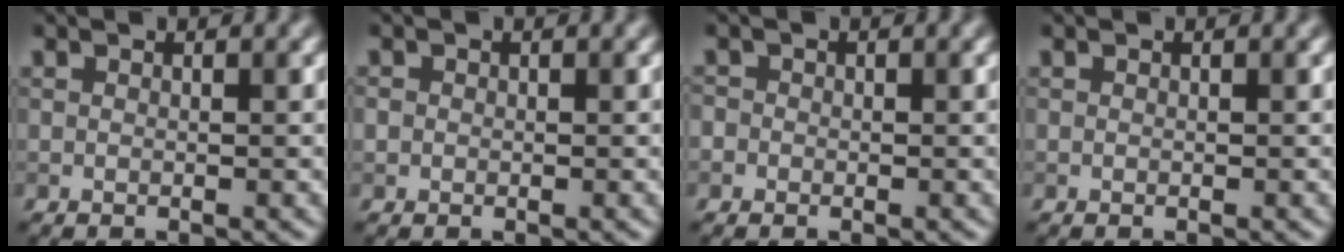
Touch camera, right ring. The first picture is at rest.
{"total": 0.7, "force": [-0.2, 0.7, 0.1], "torque": [0.002, -0.004, -0.005]}
{"total": 1.5, "force": [-0.1, 1.5, 0.4], "torque": [0.006, 0.006, -0.018]}
{"total": 0.0}